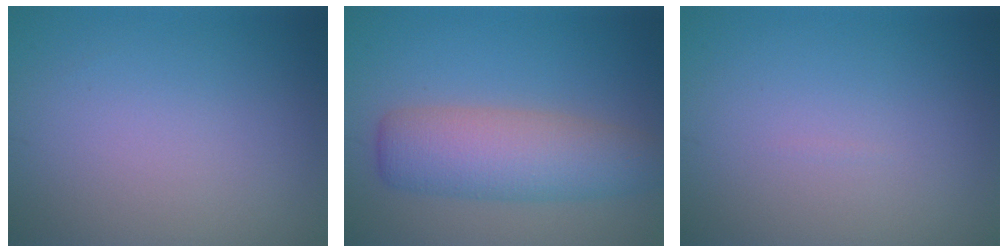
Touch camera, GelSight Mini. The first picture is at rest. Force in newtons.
{"total": 6.2, "press": 6.2, "slide": 0.2}
{"total": 0.0}